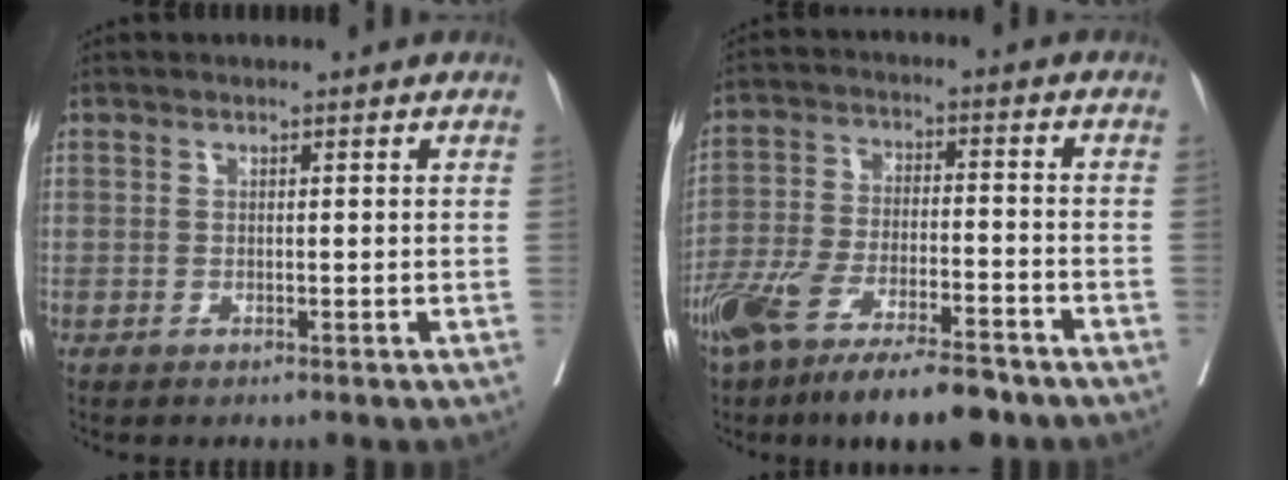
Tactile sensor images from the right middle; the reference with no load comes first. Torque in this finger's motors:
{"motor_torque": [0.51, -0.38, 0.30, 0.15]}